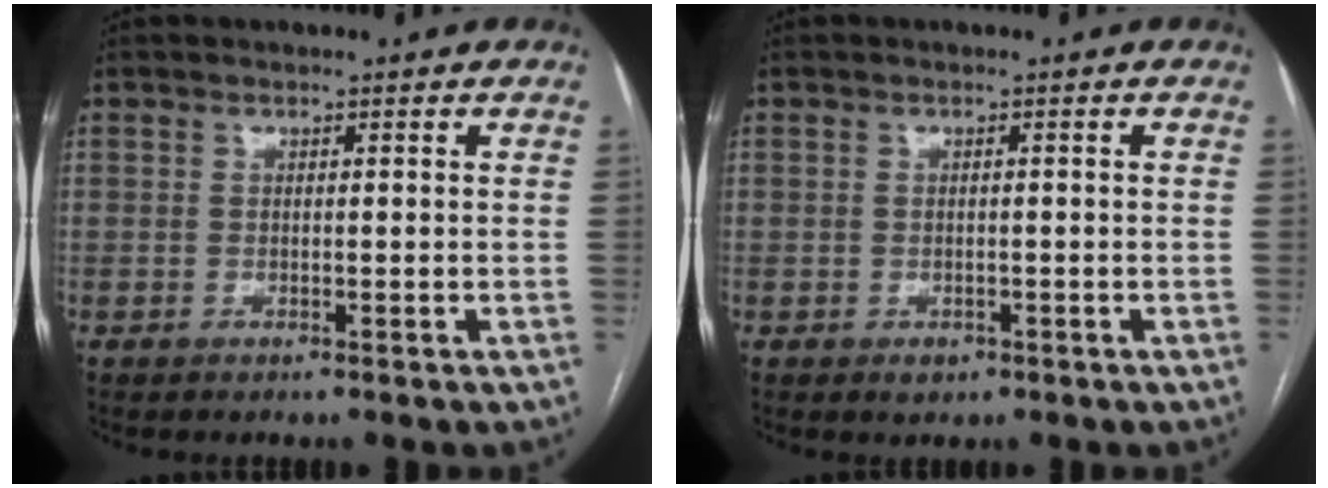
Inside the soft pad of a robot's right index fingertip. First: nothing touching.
{"total": 1.6, "force": [-0.7, 1.3, 0.5], "torque": [-0.004, 0.002, -0.005]}